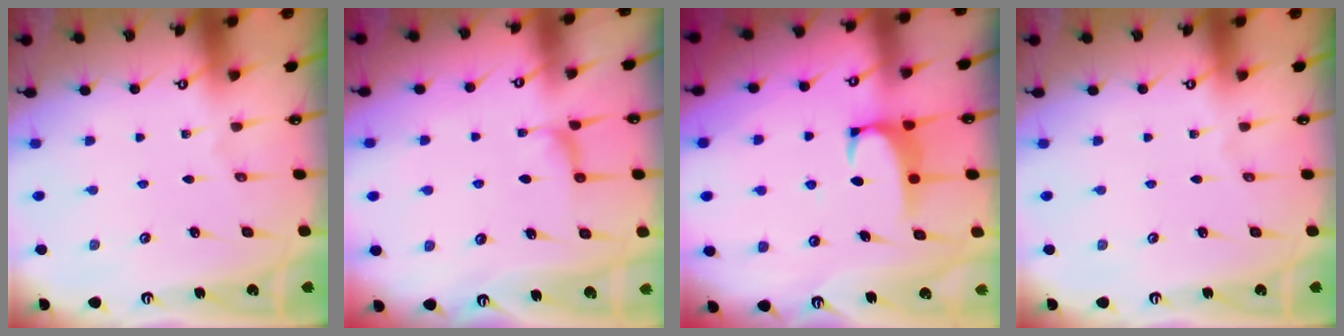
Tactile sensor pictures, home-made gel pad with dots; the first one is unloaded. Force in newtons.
{"total": 2.8, "press": 2.7, "slide": 0.8}
{"total": 2.0, "press": 2.0, "slide": 0.3}
{"total": 0.0}